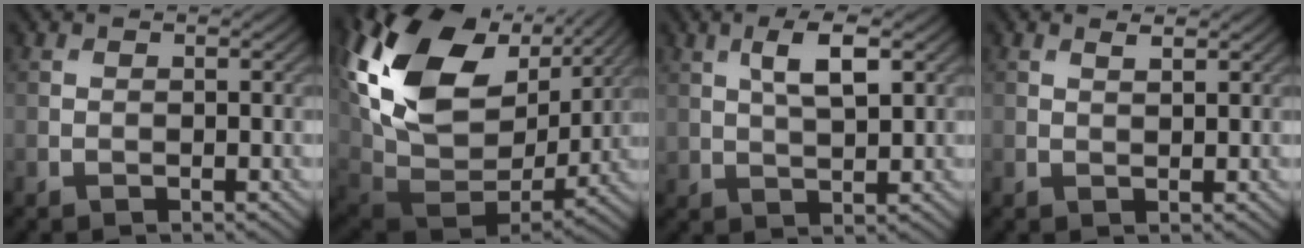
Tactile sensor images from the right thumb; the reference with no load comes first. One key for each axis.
{"total": 20.8, "fx": 6.6, "fy": 14.1, "fz": 13.8, "tx": -0.298, "ty": -0.007, "tz": 0.144}
{"total": 5.2, "fx": 2.0, "fy": 2.0, "fz": 4.4, "tx": -0.089, "ty": 0.002, "tz": 0.036}
{"total": 1.1, "fx": 0.9, "fy": 0.2, "fz": 0.7, "tx": -0.017, "ty": 0.000, "tz": 0.017}